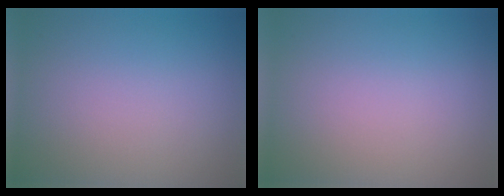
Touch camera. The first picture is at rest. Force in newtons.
{"total": 0.0}